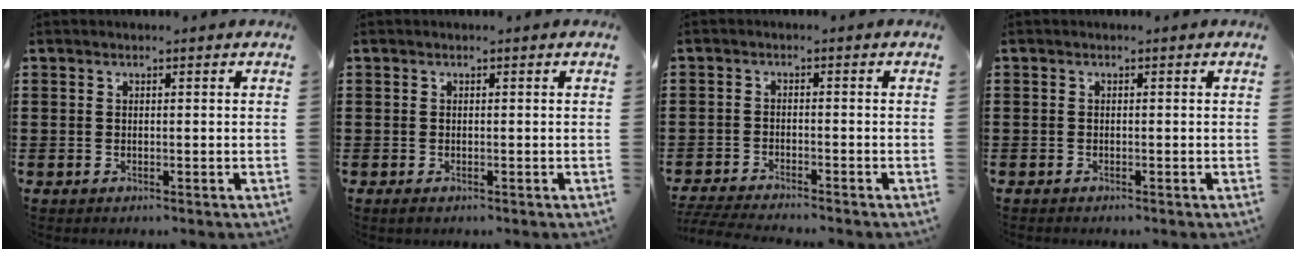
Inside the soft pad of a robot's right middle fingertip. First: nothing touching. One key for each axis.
{"total": 0.6, "fx": -0.5, "fy": 0.4, "fz": 0.2, "tx": -0.004, "ty": -0.001, "tz": -0.009}
{"total": 3.5, "fx": -3.5, "fy": 0.1, "fz": 0.6, "tx": -0.025, "ty": -0.006, "tz": -0.077}
{"total": 0.6, "fx": -0.6, "fy": 0.2, "fz": 0.0, "tx": 0.000, "ty": 0.001, "tz": -0.014}